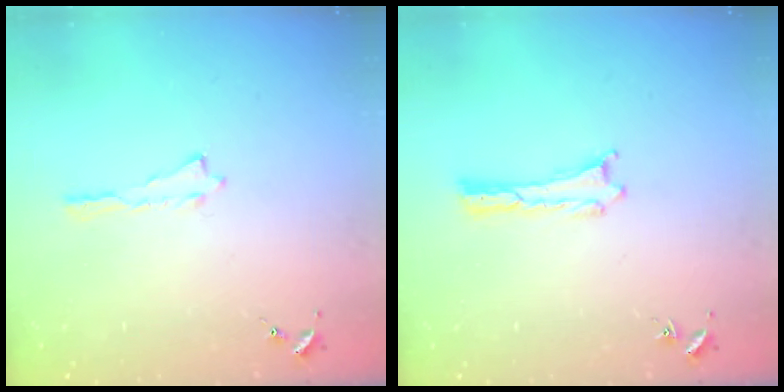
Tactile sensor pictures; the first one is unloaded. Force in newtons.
{"total": 0.0}